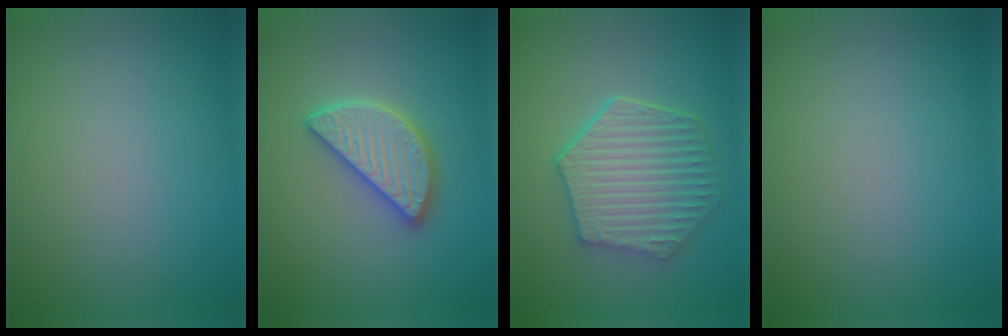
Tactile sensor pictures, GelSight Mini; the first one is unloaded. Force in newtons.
{"total": 4.1, "press": 4.1, "slide": 0.3}
{"total": 6.4, "press": 5.0, "slide": 4.0}
{"total": 0.0}